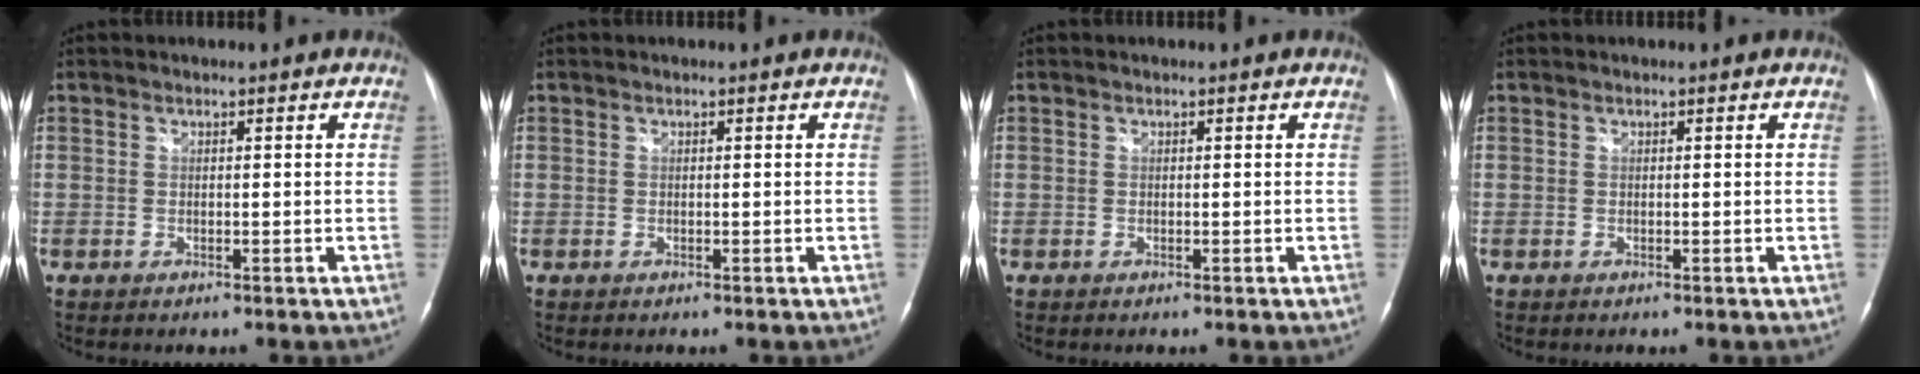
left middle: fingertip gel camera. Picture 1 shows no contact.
{"total": 0.0}
{"total": 0.0}
{"total": 0.0}